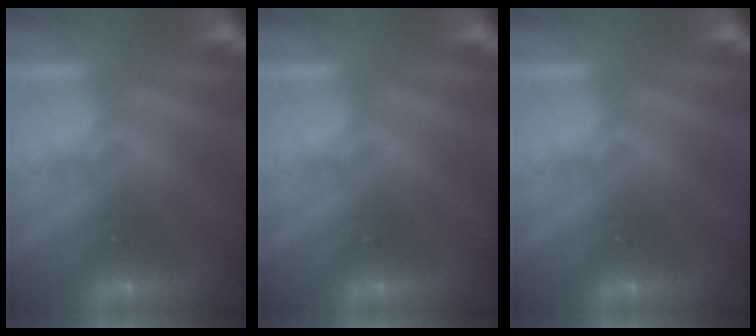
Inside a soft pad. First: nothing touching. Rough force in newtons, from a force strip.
{"total": 0.0}
{"total": 0.0}